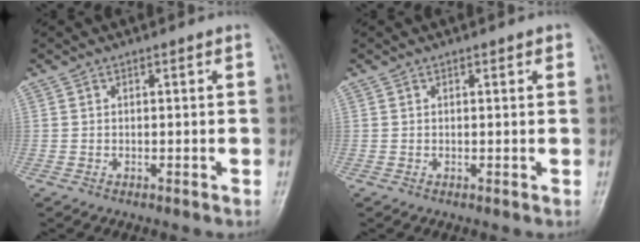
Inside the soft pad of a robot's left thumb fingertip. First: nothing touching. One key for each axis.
{"total": 1.1, "fx": 0.6, "fy": 0.4, "fz": 0.8, "tx": -0.007, "ty": 0.001, "tz": 0.005}